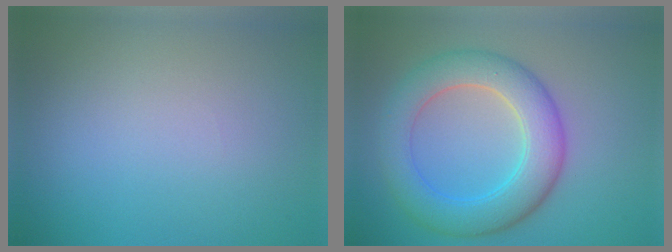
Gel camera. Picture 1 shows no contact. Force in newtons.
{"total": 6.7, "press": 6.7, "slide": 0.5}